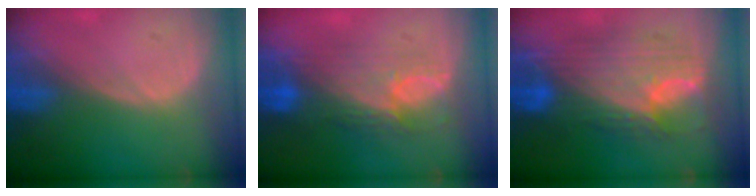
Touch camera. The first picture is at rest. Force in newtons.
{"total": 8.7, "press": 8.2, "slide": 2.9}
{"total": 11.5, "press": 11.5, "slide": 1.1}